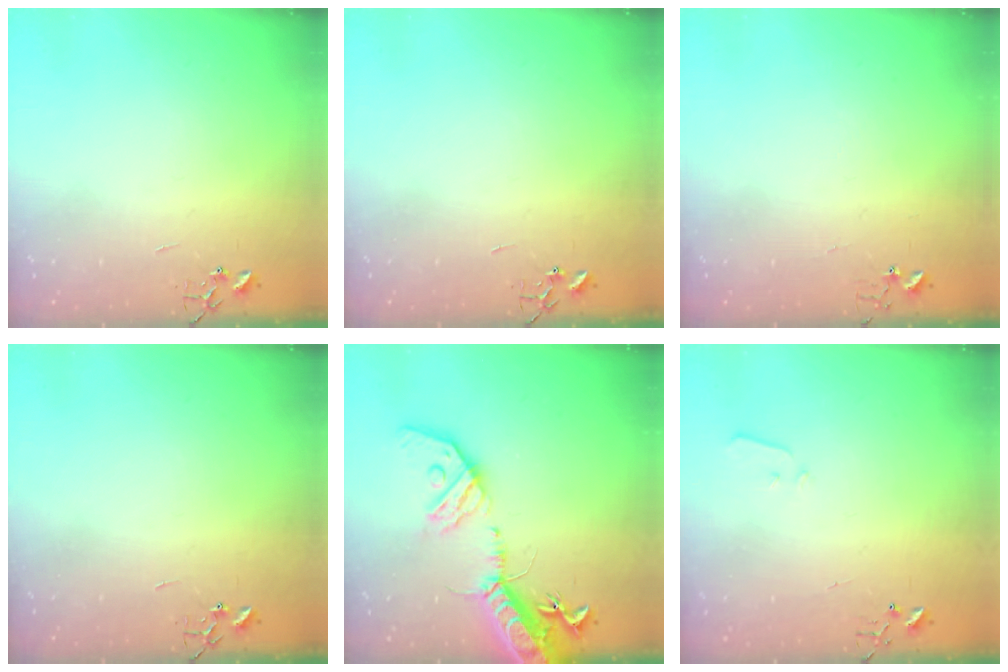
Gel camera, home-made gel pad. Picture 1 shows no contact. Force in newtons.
{"total": 0.0}
{"total": 3.9, "press": 3.9, "slide": 0.3}
{"total": 0.0}
{"total": 20.5, "press": 20.0, "slide": 4.4}
{"total": 3.3, "press": 3.2, "slide": 0.5}